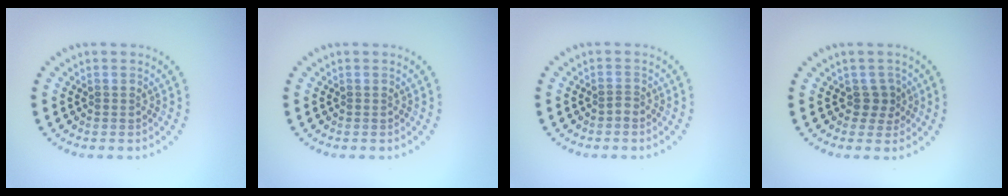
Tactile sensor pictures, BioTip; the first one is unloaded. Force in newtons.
{"total": 0.0}
{"total": 0.9, "press": 0.5, "slide": 0.7}
{"total": 1.5, "press": 1.2, "slide": 1.0}